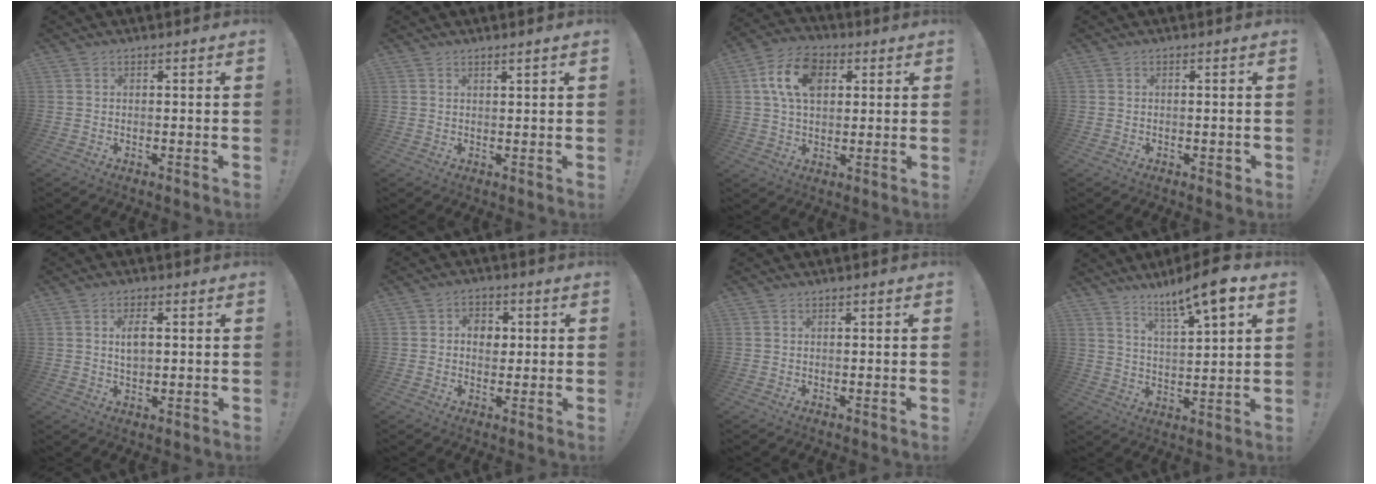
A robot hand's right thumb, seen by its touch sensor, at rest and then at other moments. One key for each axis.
{"total": 1.3, "fx": 1.0, "fy": -0.2, "fz": 0.9, "tx": -0.017, "ty": -0.001, "tz": 0.017}
{"total": 13.3, "fx": 4.4, "fy": 9.0, "fz": 8.9, "tx": -0.155, "ty": 0.010, "tz": 0.082}
{"total": 1.3, "fx": -0.4, "fy": 0.8, "fz": 0.9, "tx": -0.004, "ty": 0.000, "tz": -0.007}
{"total": 4.5, "fx": 1.0, "fy": 2.4, "fz": 3.7, "tx": -0.052, "ty": -0.002, "tz": 0.012}
{"total": 5.4, "fx": 0.3, "fy": 4.6, "fz": 2.8, "tx": -0.032, "ty": 0.002, "tz": 0.002}
{"total": 0.0}
{"total": 11.5, "fx": 8.1, "fy": 1.5, "fz": 8.1, "tx": -0.137, "ty": -0.045, "tz": 0.132}